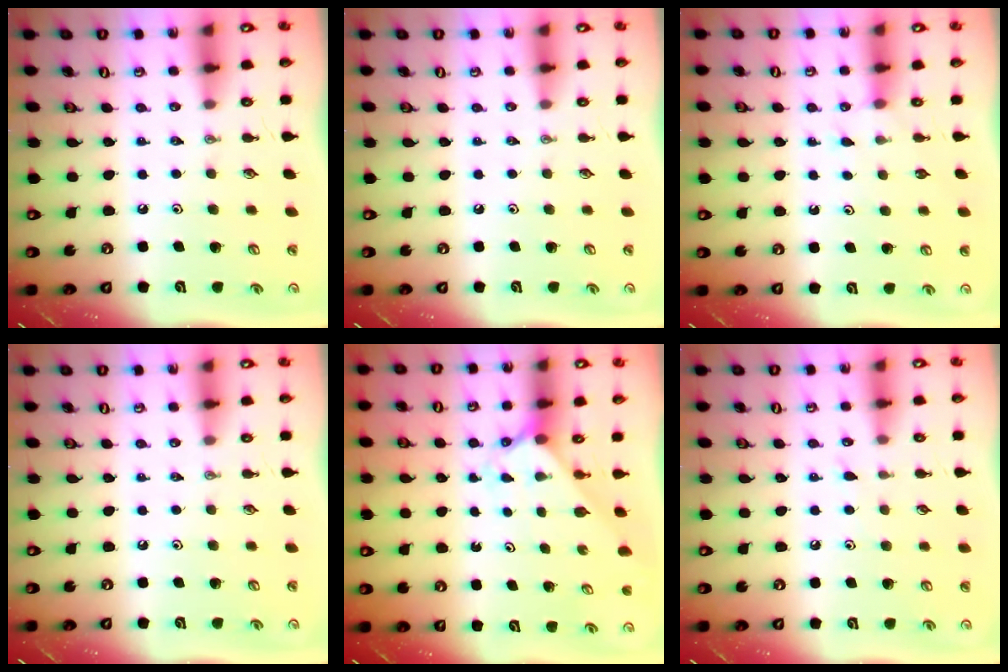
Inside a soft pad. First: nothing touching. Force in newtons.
{"total": 0.0}
{"total": 3.2, "press": 3.2, "slide": 0.3}
{"total": 0.0}
{"total": 2.1, "press": 2.1, "slide": 0.3}
{"total": 5.1, "press": 5.0, "slide": 0.7}